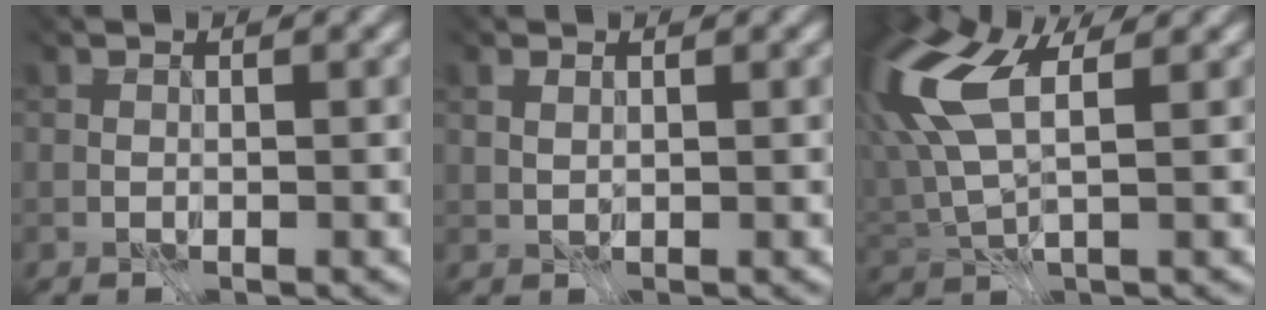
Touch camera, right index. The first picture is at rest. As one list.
[{"total": 1.4, "force": [0.7, 0.9, 0.8], "torque": [-0.031, -0.002, 0.020]}, {"total": 10.4, "force": [2.9, 4.6, 8.9], "torque": [-0.206, 0.007, 0.069]}]